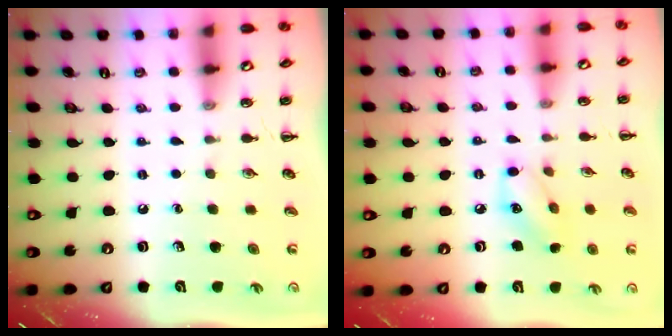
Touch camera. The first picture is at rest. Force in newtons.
{"total": 7.9, "press": 7.9, "slide": 0.4}